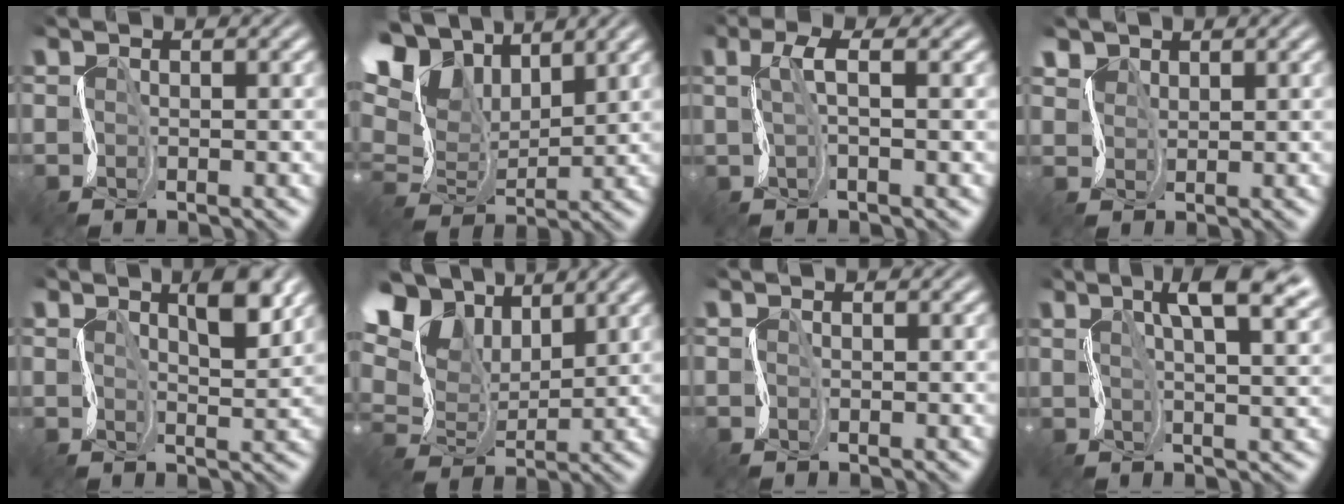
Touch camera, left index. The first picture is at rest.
{"total": 9.1, "force": [6.0, 5.0, 4.7], "torque": [-0.119, 0.025, 0.098]}
{"total": 1.8, "force": [0.8, 0.7, 1.4], "torque": [-0.025, 0.009, 0.011]}
{"total": 2.2, "force": [1.8, 0.9, -0.9], "torque": [0.013, 0.009, 0.036]}
{"total": 3.2, "force": [2.1, 1.1, 2.1], "torque": [-0.032, 0.006, 0.032]}
{"total": 10.5, "force": [6.5, 6.4, 5.2], "torque": [-0.134, 0.028, 0.104]}
{"total": 0.0}
{"total": 7.5, "force": [3.9, 2.6, 5.8], "torque": [-0.072, 0.020, 0.056]}